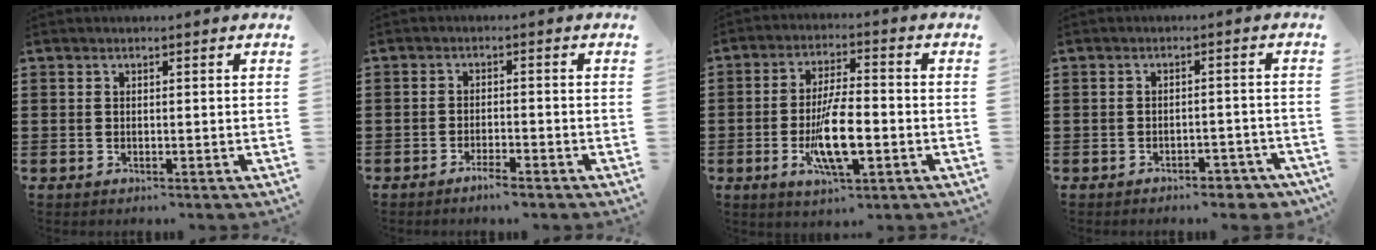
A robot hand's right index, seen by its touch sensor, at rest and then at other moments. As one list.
[{"total": 2.3, "force": [-2.0, 0.1, 1.2], "torque": [-0.021, 0.001, -0.037]}, {"total": 9.8, "force": [-2.5, 3.2, 8.9], "torque": [-0.177, -0.011, -0.042]}, {"total": 2.8, "force": [-2.7, 0.5, 0.8], "torque": [-0.016, 0.002, -0.054]}]